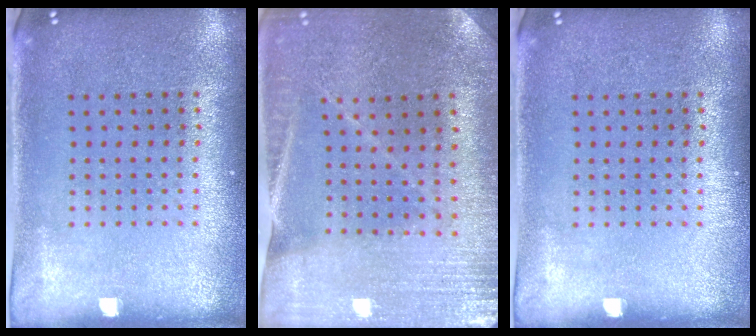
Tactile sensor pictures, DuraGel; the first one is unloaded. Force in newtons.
{"total": 0.9, "press": 0.9, "slide": 0.1}
{"total": 0.0}